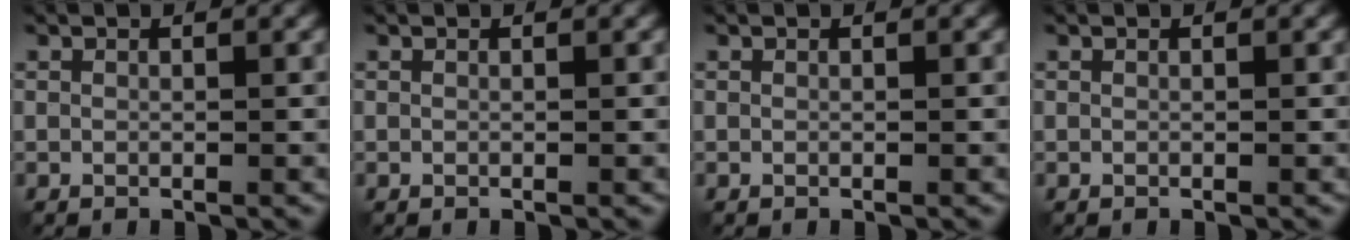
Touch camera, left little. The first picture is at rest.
{"total": 0.0}
{"total": 0.0}
{"total": 0.0}